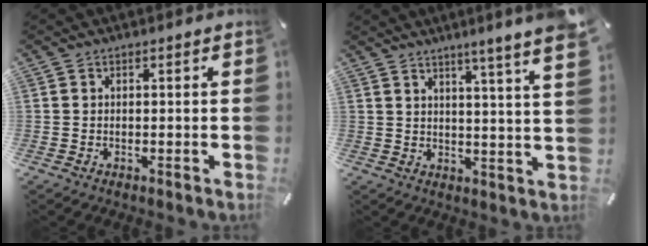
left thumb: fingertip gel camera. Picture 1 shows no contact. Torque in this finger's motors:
{"motor_torque": [0.38, 0.32, 1.30, -1.48, 0.07]}